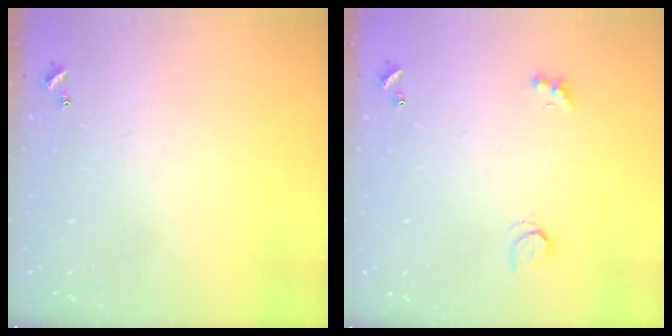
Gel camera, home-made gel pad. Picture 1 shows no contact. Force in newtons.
{"total": 2.3, "press": 1.9, "slide": 1.1}